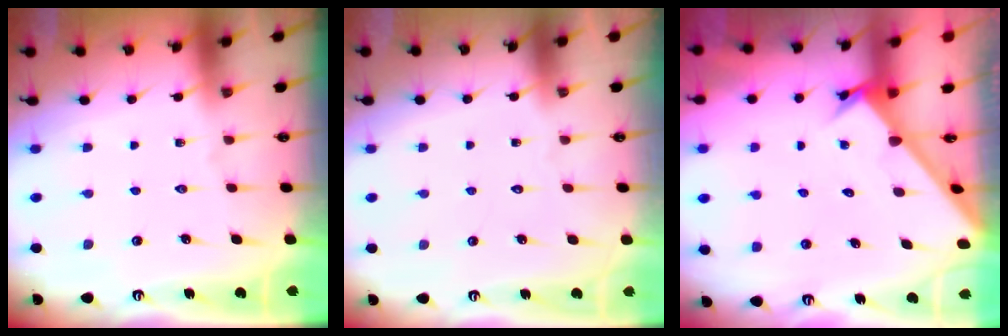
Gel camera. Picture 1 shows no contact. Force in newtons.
{"total": 1.6, "press": 1.6, "slide": 0.1}
{"total": 2.6, "press": 2.6, "slide": 0.3}